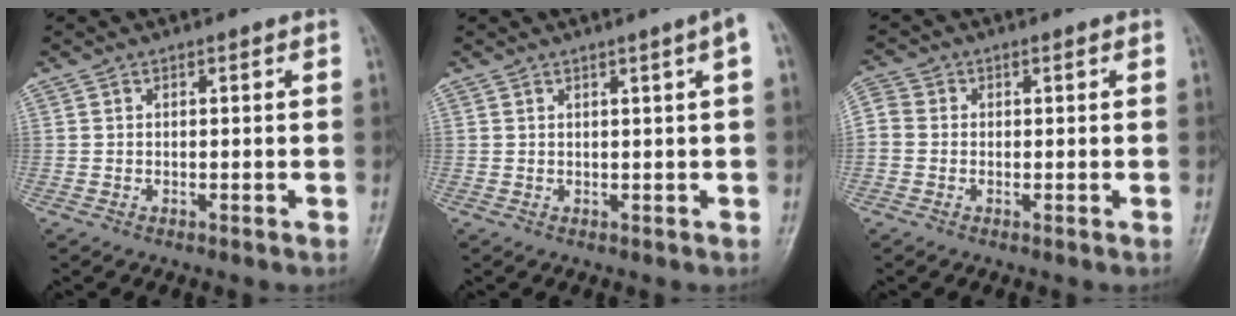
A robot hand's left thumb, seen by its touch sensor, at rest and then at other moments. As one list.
[{"total": 3.6, "force": [1.3, -0.5, 3.3], "torque": [-0.047, -0.001, 0.020]}, {"total": 3.6, "force": [0.0, 3.0, 2.0], "torque": [-0.042, 0.011, -0.009]}]